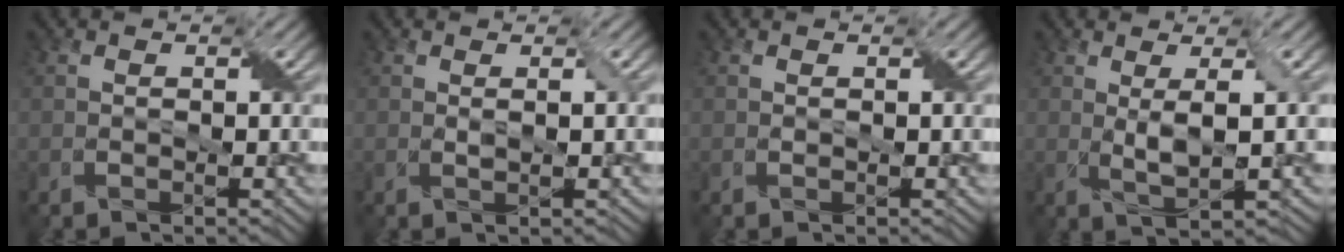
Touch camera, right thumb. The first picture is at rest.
{"total": 1.0, "force": [0.4, 0.0, 0.9], "torque": [-0.024, 0.003, 0.004]}
{"total": 0.0}
{"total": 4.1, "force": [0.7, 0.6, 4.0], "torque": [-0.088, 0.002, 0.017]}